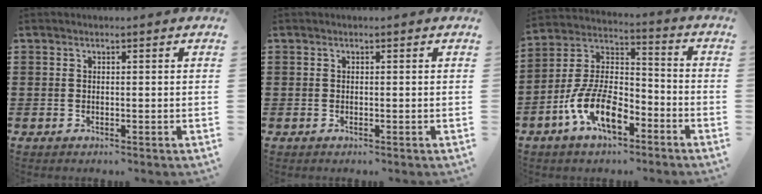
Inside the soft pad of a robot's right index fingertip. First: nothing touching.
{"total": 0.0}
{"total": 11.3, "force": [-6.5, 4.6, 8.0], "torque": [-0.190, -0.003, -0.127]}